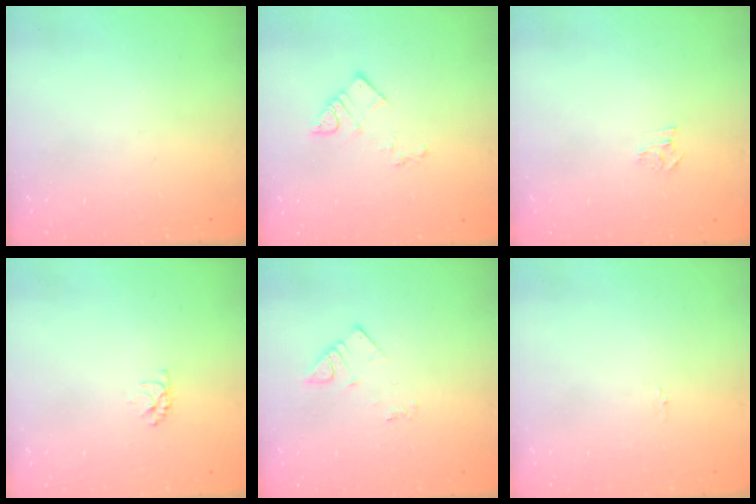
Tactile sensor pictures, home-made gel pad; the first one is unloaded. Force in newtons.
{"total": 6.2, "press": 6.1, "slide": 0.6}
{"total": 3.6, "press": 3.6, "slide": 0.4}
{"total": 3.5, "press": 3.5, "slide": 0.4}
{"total": 3.8, "press": 3.7, "slide": 0.5}
{"total": 0.8, "press": 0.8, "slide": 0.2}